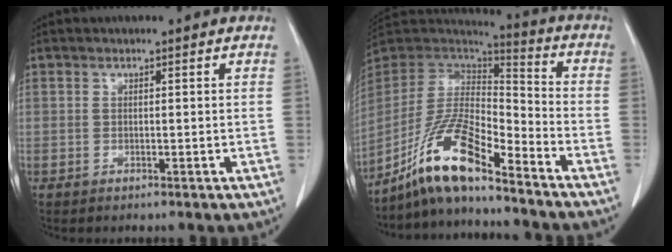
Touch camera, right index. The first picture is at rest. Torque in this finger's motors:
{"motor_torque": [-0.08, 0.10, -0.01, -0.08]}